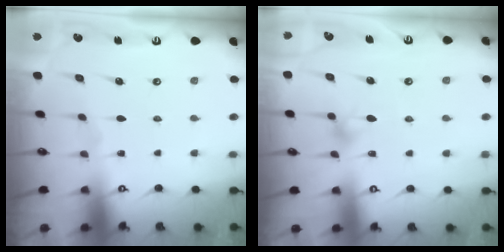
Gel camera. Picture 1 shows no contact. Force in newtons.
{"total": 6.2, "press": 6.1, "slide": 1.3}